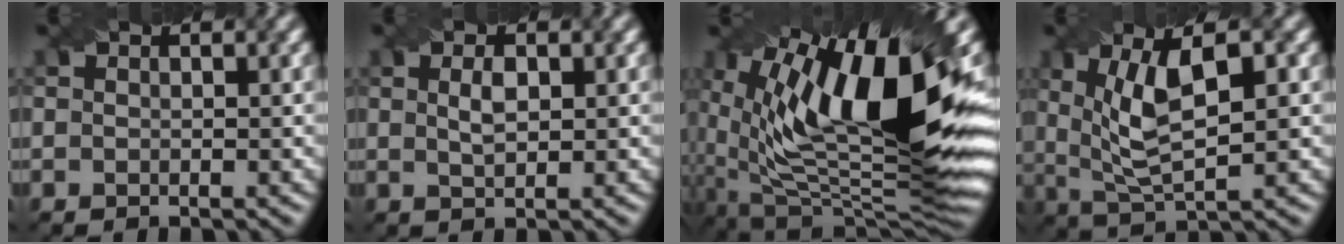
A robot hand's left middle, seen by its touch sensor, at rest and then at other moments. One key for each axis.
{"total": 1.9, "fx": 0.5, "fy": 0.9, "fz": 1.6, "tx": -0.034, "ty": 0.000, "tz": 0.013}
{"total": 15.3, "fx": 4.5, "fy": 5.4, "fz": 13.6, "tx": -0.231, "ty": -0.002, "tz": 0.069}
{"total": 7.0, "fx": 1.4, "fy": 2.5, "fz": 6.4, "tx": -0.130, "ty": 0.000, "tz": 0.027}